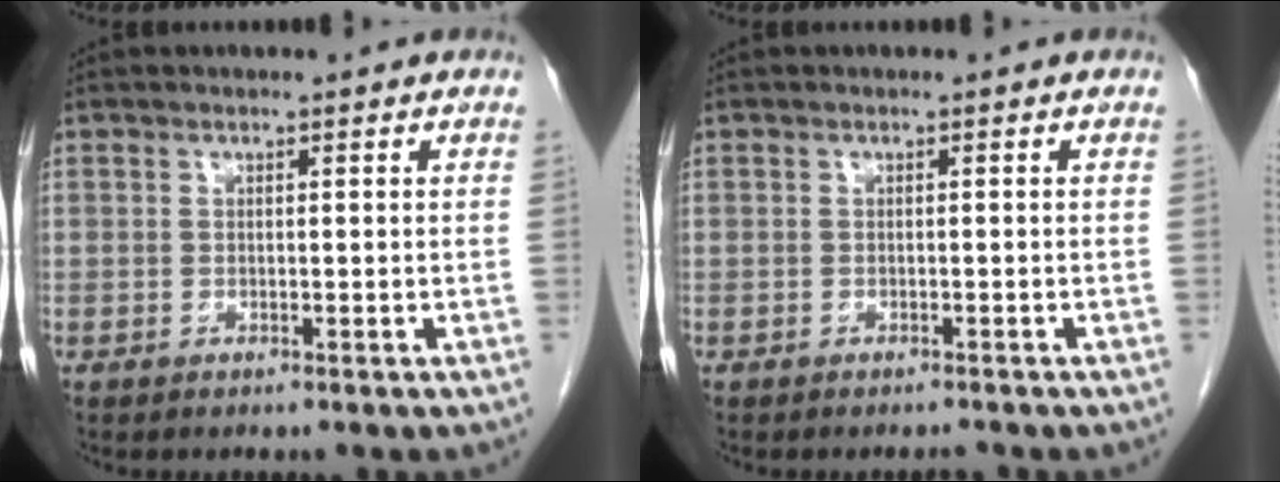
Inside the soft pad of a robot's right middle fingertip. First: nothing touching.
{"total": 0.7, "force": [-0.6, 0.0, 0.1], "torque": [-0.010, -0.005, -0.007]}